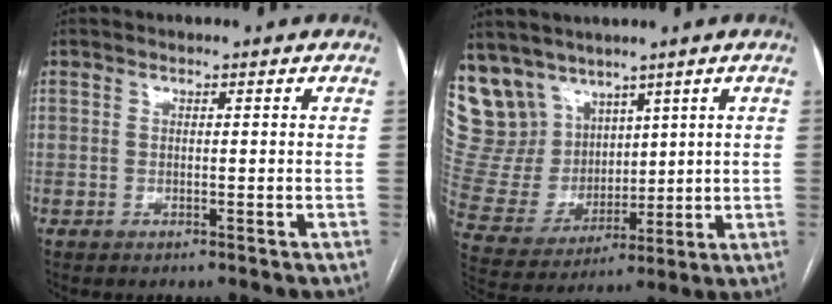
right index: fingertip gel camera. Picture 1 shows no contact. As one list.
[{"total": 14.1, "force": [10.2, 9.4, 2.8], "torque": [-0.082, 0.045, 0.221]}]